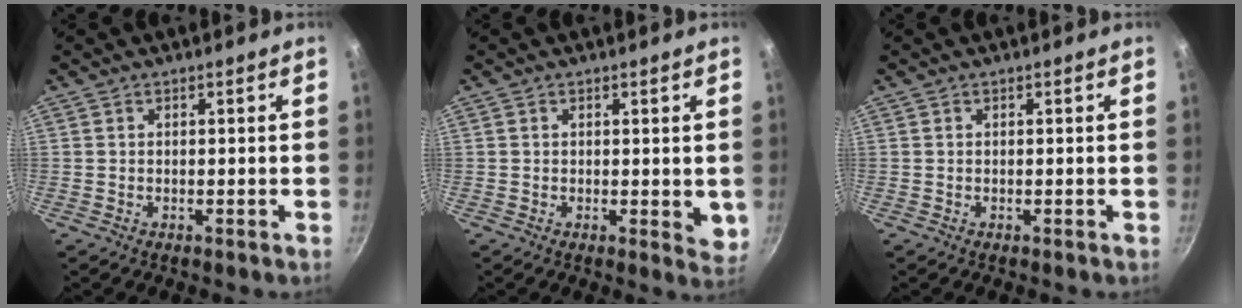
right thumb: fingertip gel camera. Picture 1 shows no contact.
{"total": 3.7, "force": [0.6, 1.9, 3.1], "torque": [-0.034, -0.006, 0.008]}
{"total": 0.0}